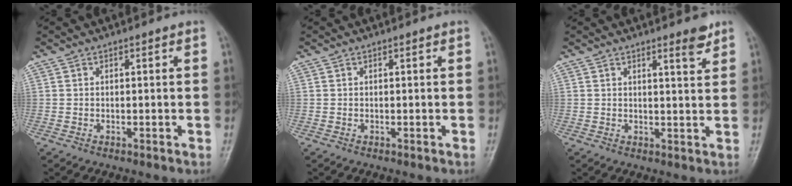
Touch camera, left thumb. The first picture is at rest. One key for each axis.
{"total": 0.0}
{"total": 3.4, "fx": 2.5, "fy": 0.5, "fz": 2.3, "tx": -0.025, "ty": -0.019, "tz": 0.035}